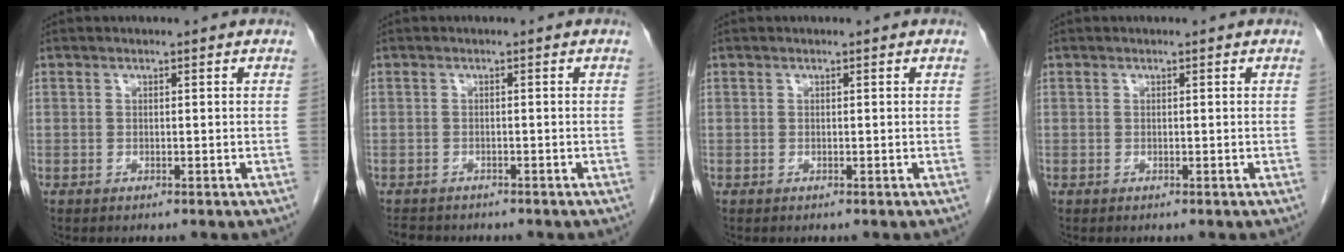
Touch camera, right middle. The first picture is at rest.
{"total": 3.3, "force": [-2.9, 1.3, 0.8], "torque": [-0.016, -0.006, -0.041]}
{"total": 0.0}
{"total": 0.0}